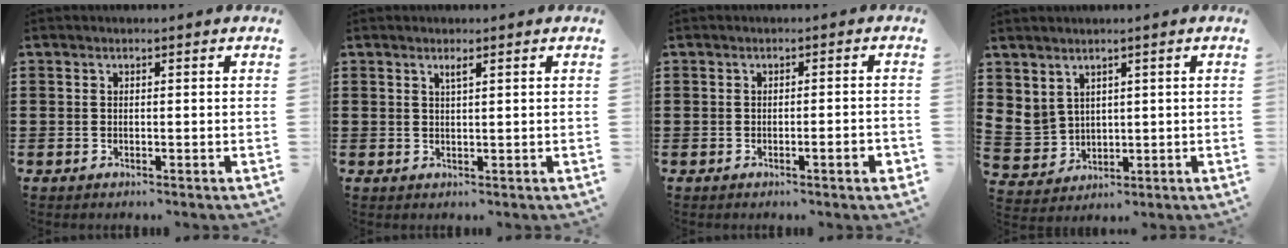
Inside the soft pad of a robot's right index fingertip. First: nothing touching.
{"total": 1.1, "force": [0.7, 0.1, 0.9], "torque": [-0.018, 0.000, 0.011]}
{"total": 2.1, "force": [-0.9, 0.1, 1.9], "torque": [-0.031, -0.003, -0.016]}
{"total": 3.6, "force": [2.4, 2.7, 0.5], "torque": [-0.035, -0.005, 0.044]}